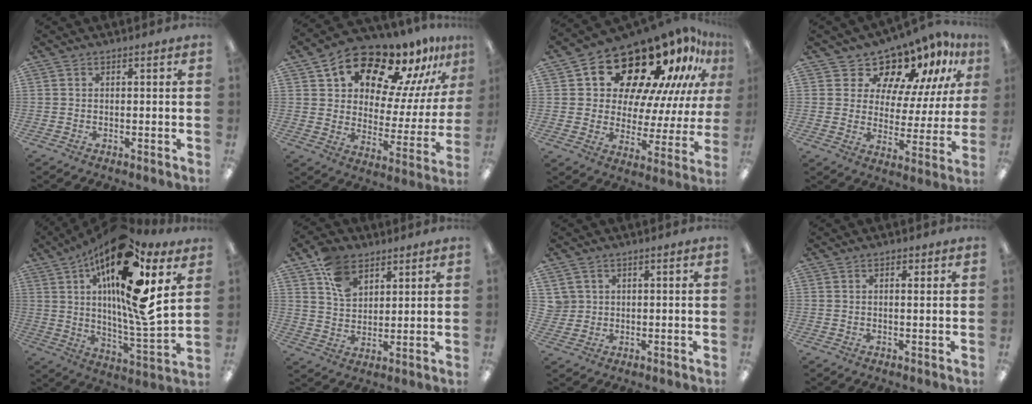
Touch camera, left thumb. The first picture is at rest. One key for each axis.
{"total": 16.1, "fx": 12.9, "fy": 6.9, "fz": 6.8, "tx": -0.115, "ty": -0.103, "tz": 0.217}
{"total": 20.7, "fx": 15.7, "fy": 9.6, "fz": 9.6, "tx": -0.144, "ty": -0.122, "tz": 0.271}
{"total": 12.8, "fx": 10.7, "fy": 5.8, "fz": 4.1, "tx": -0.073, "ty": -0.095, "tz": 0.185}
{"total": 23.1, "fx": 11.2, "fy": 5.8, "fz": 19.3, "tx": -0.323, "ty": -0.067, "tz": 0.174}
{"total": 9.7, "fx": 5.8, "fy": 6.1, "fz": 4.7, "tx": -0.087, "ty": -0.014, "tz": 0.111}
{"total": 3.3, "fx": 1.4, "fy": 3.0, "fz": 0.2, "tx": -0.015, "ty": 0.006, "tz": 0.027}
{"total": 2.5, "fx": 1.3, "fy": 1.1, "fz": 1.8, "tx": -0.022, "ty": -0.004, "tz": 0.019}